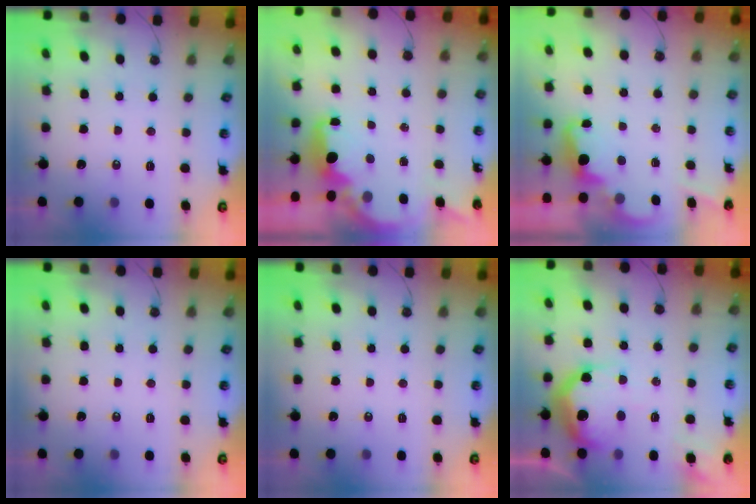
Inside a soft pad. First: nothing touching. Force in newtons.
{"total": 3.9, "press": 3.9, "slide": 0.6}
{"total": 2.4, "press": 2.4, "slide": 0.5}
{"total": 0.0}
{"total": 0.0}
{"total": 22.9, "press": 22.8, "slide": 1.9}